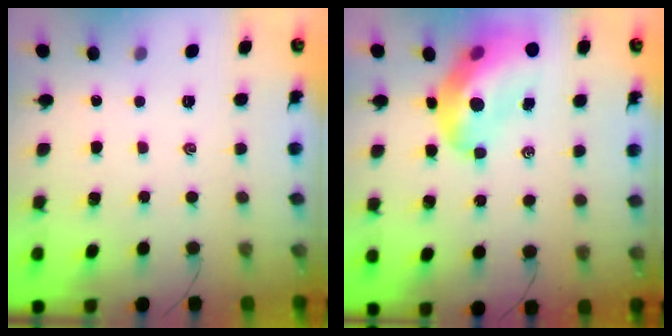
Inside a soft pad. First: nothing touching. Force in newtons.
{"total": 15.5, "press": 14.9, "slide": 4.2}